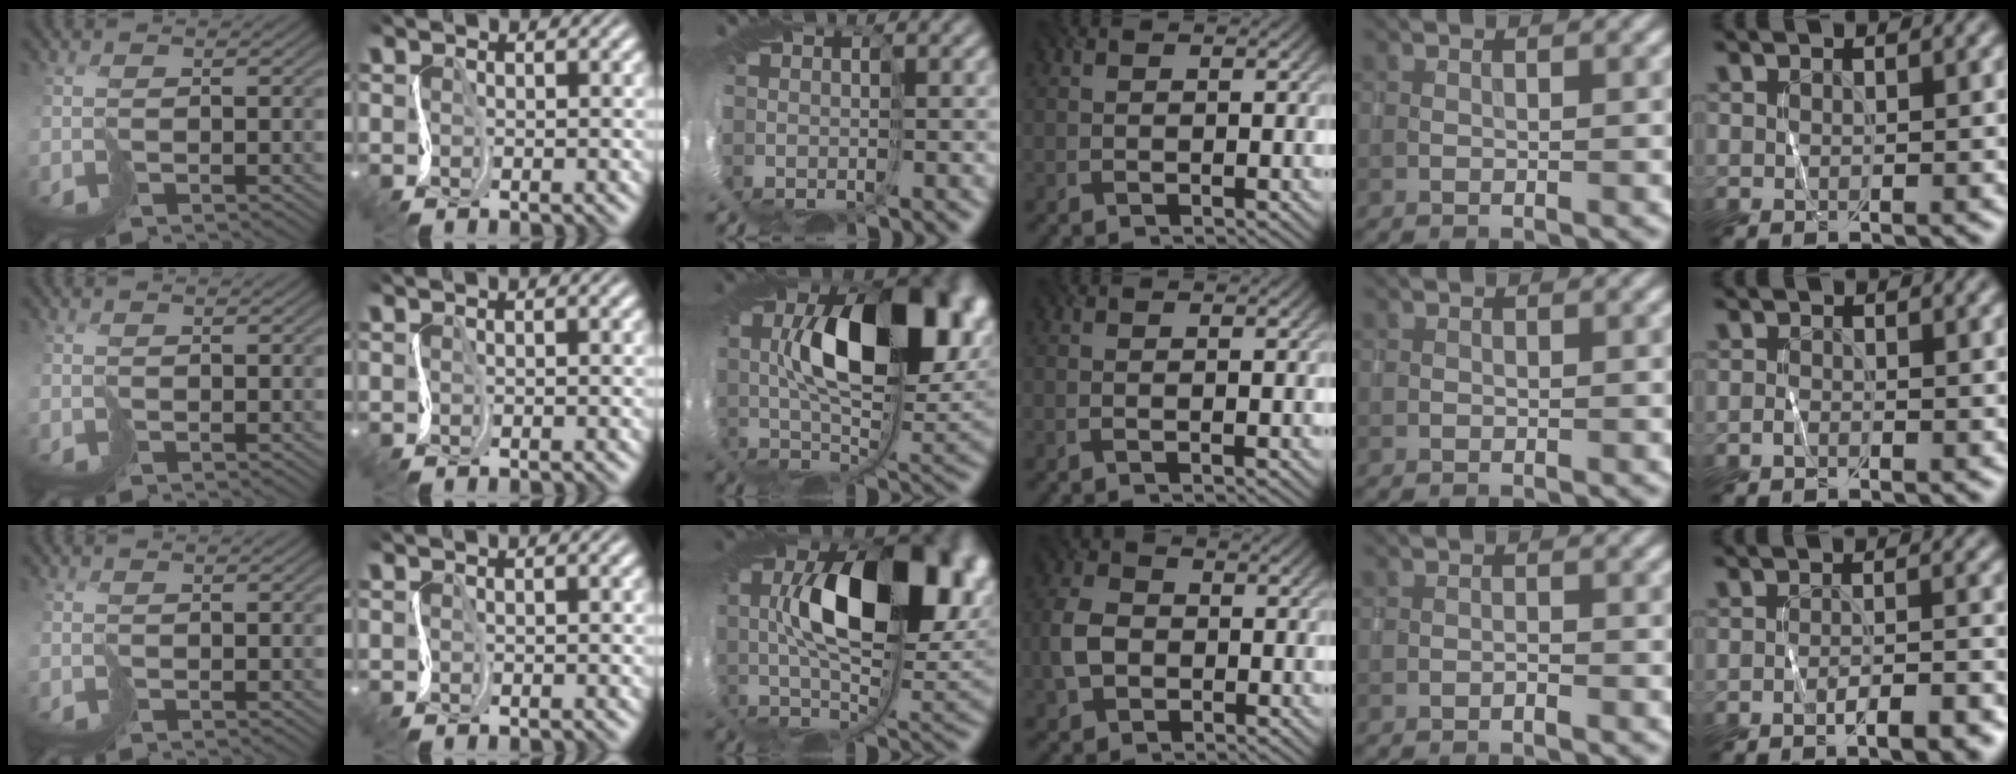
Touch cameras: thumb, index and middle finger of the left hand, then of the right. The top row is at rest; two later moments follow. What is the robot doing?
{"motion": "cut", "object": "wrapping paper"}